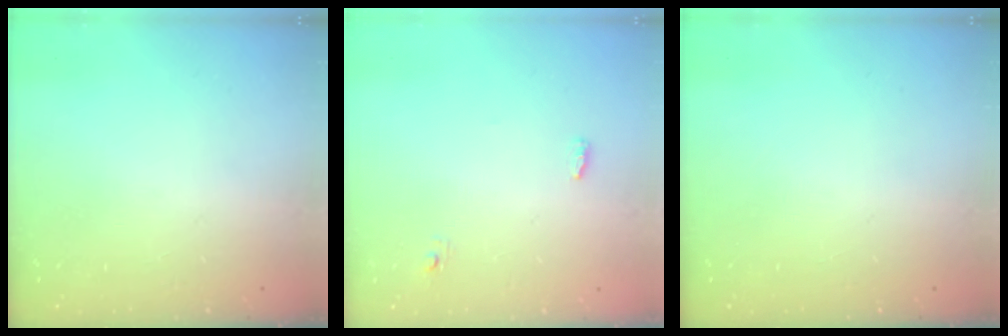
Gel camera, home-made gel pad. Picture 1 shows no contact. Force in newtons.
{"total": 3.5, "press": 3.4, "slide": 0.9}
{"total": 0.0}